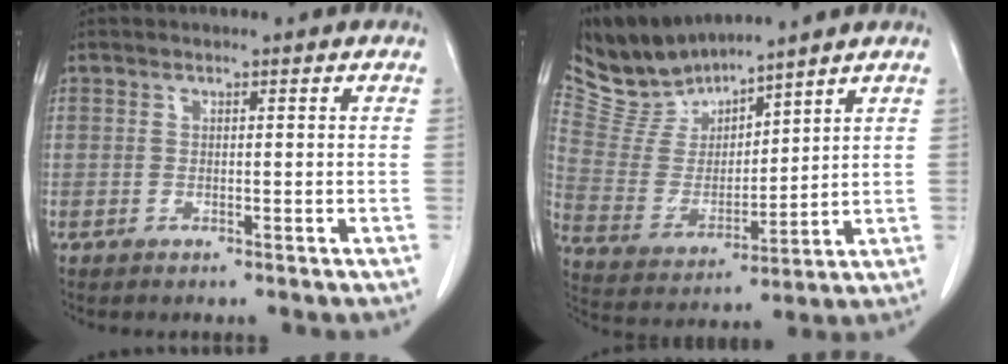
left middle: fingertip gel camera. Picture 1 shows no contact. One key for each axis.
{"total": 9.7, "fx": 9.5, "fy": 1.5, "fz": 1.3, "tx": -0.049, "ty": 0.004, "tz": 0.210}